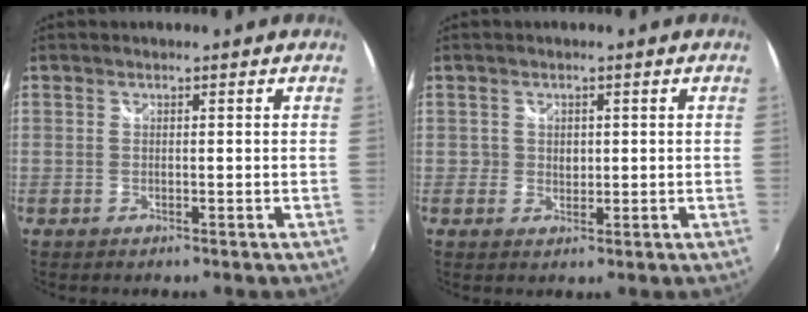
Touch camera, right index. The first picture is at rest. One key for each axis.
{"total": 2.1, "fx": 0.2, "fy": 1.9, "fz": 0.8, "tx": -0.012, "ty": 0.001, "tz": 0.003}